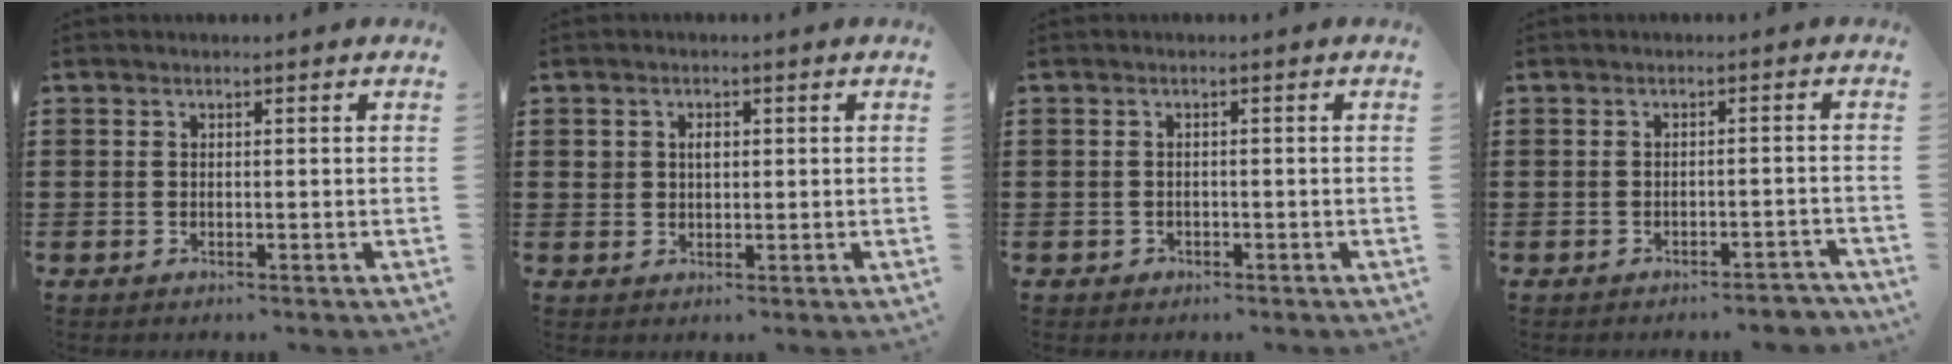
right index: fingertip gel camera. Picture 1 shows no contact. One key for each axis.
{"total": 1.8, "fx": 0.5, "fy": 1.3, "fz": 1.1, "tx": -0.026, "ty": 0.010, "tz": 0.007}
{"total": 1.2, "fx": -0.9, "fy": 0.9, "fz": 0.1, "tx": -0.006, "ty": 0.003, "tz": -0.021}
{"total": 2.3, "fx": -2.2, "fy": 0.0, "fz": 0.6, "tx": -0.014, "ty": -0.001, "tz": -0.046}